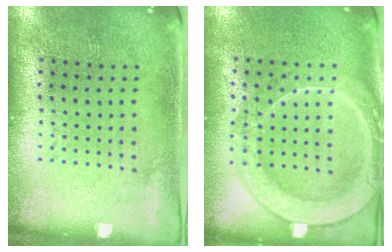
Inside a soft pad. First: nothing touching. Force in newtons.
{"total": 2.0, "press": 1.9, "slide": 0.3}